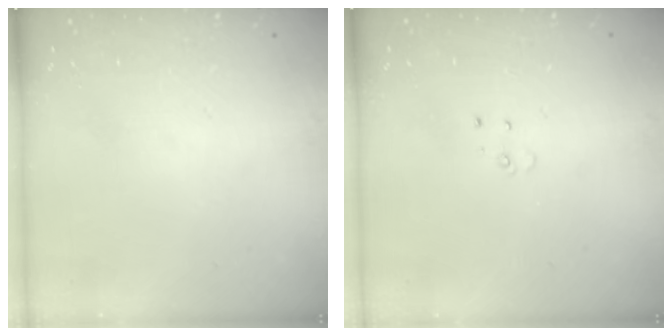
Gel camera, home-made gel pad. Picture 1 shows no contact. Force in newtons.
{"total": 3.0, "press": 2.9, "slide": 0.3}